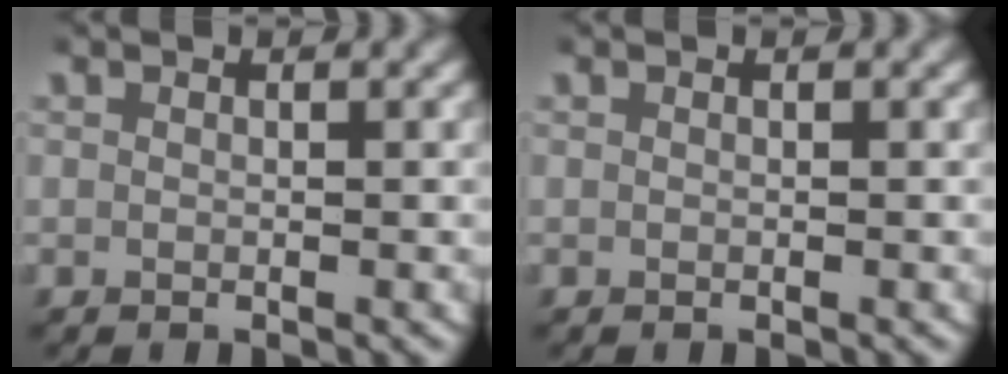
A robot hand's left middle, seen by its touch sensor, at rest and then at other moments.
{"total": 0.0}